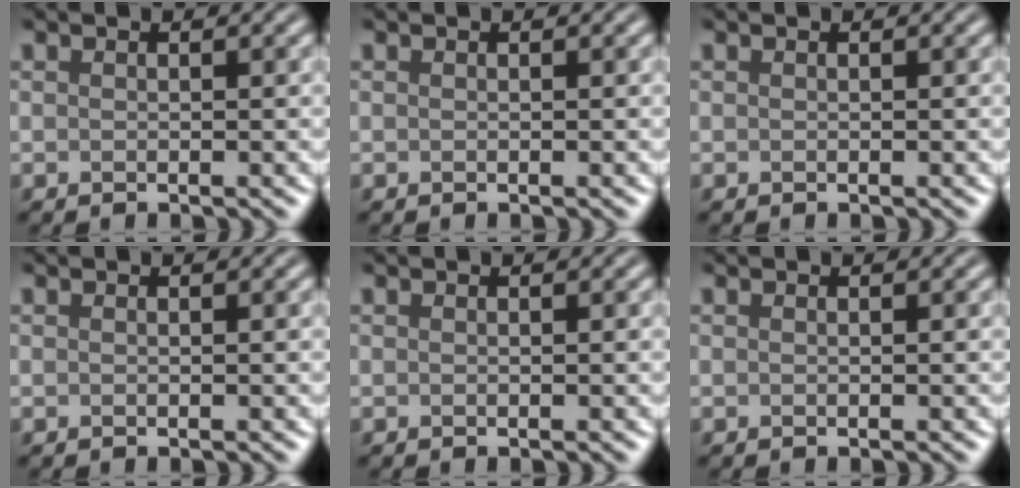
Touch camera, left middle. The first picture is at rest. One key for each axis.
{"total": 0.0}
{"total": 0.0}
{"total": 0.0}
{"total": 0.0}
{"total": 0.0}